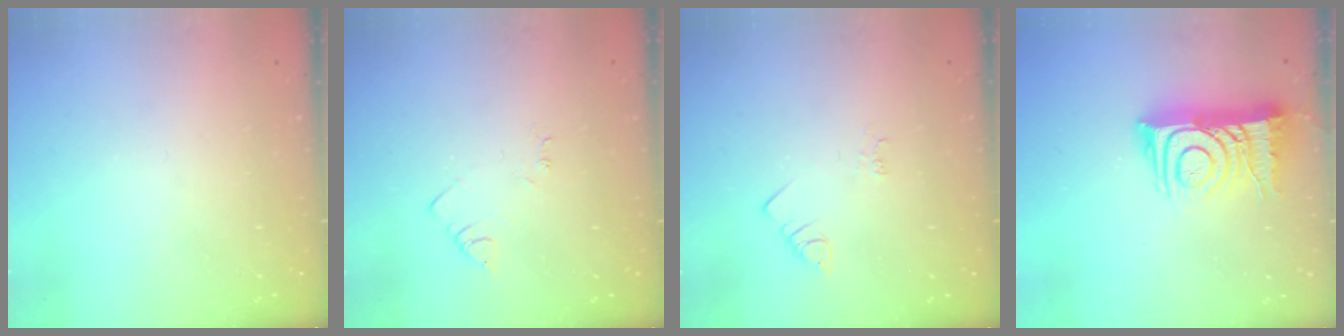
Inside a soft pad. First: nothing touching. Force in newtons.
{"total": 2.7, "press": 2.7, "slide": 0.4}
{"total": 1.4, "press": 1.4, "slide": 0.3}
{"total": 14.0, "press": 14.0, "slide": 1.0}